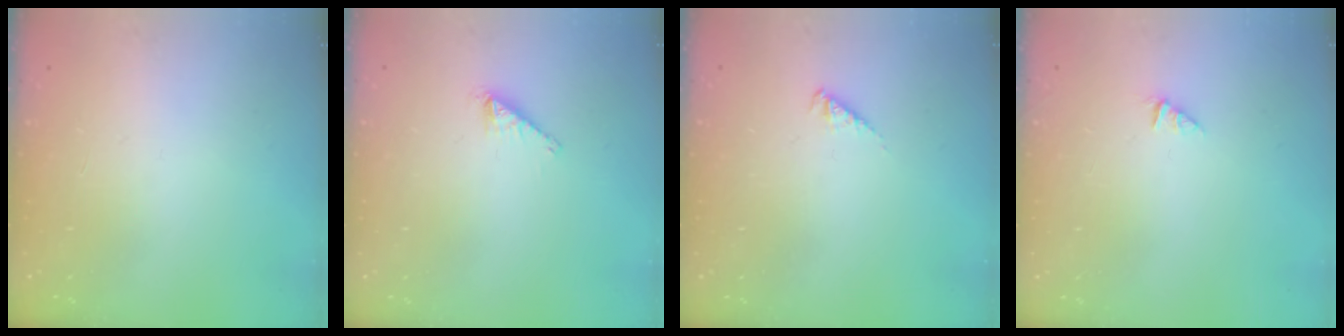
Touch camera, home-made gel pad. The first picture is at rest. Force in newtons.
{"total": 1.2, "press": 1.2, "slide": 0.1}
{"total": 2.9, "press": 2.9, "slide": 0.5}
{"total": 0.0}